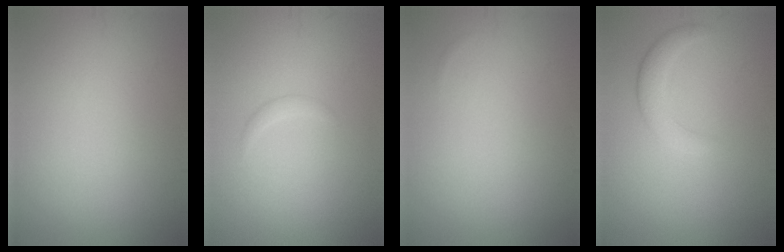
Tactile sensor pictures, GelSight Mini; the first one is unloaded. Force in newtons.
{"total": 0.7, "press": 0.7, "slide": 0.0}
{"total": 0.0}
{"total": 2.5, "press": 2.5, "slide": 0.2}